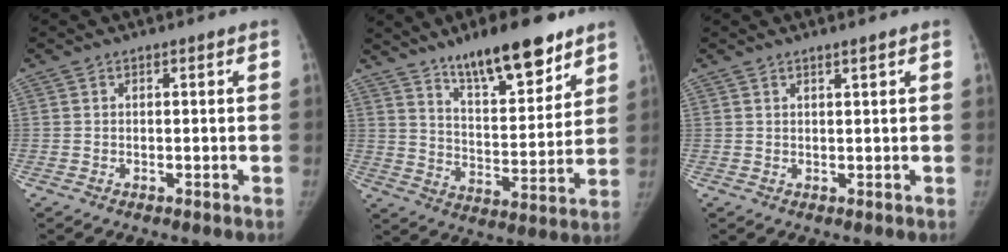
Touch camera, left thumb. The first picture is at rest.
{"total": 16.8, "force": [12.0, 5.2, 10.6], "torque": [-0.127, -0.072, 0.198]}
{"total": 1.1, "force": [0.8, -0.1, 0.7], "torque": [-0.011, -0.006, 0.017]}